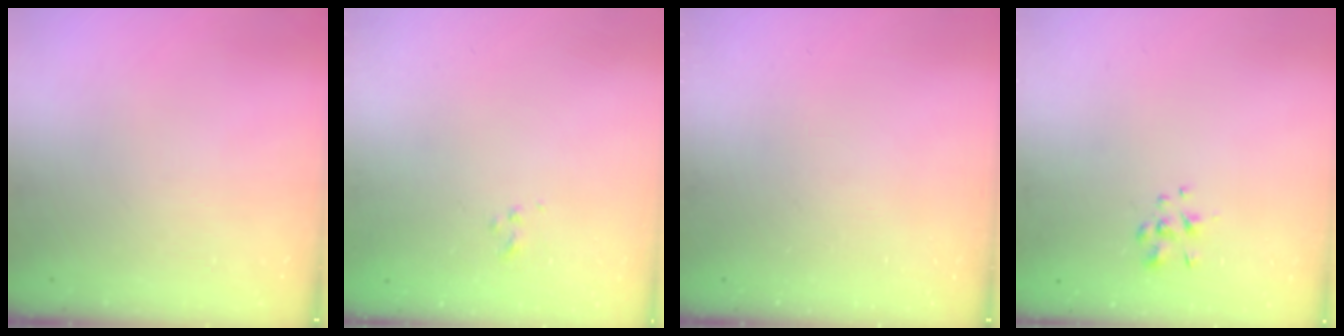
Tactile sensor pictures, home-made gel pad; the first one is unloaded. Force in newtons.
{"total": 1.4, "press": 1.3, "slide": 0.6}
{"total": 0.0}
{"total": 1.6, "press": 1.4, "slide": 0.7}